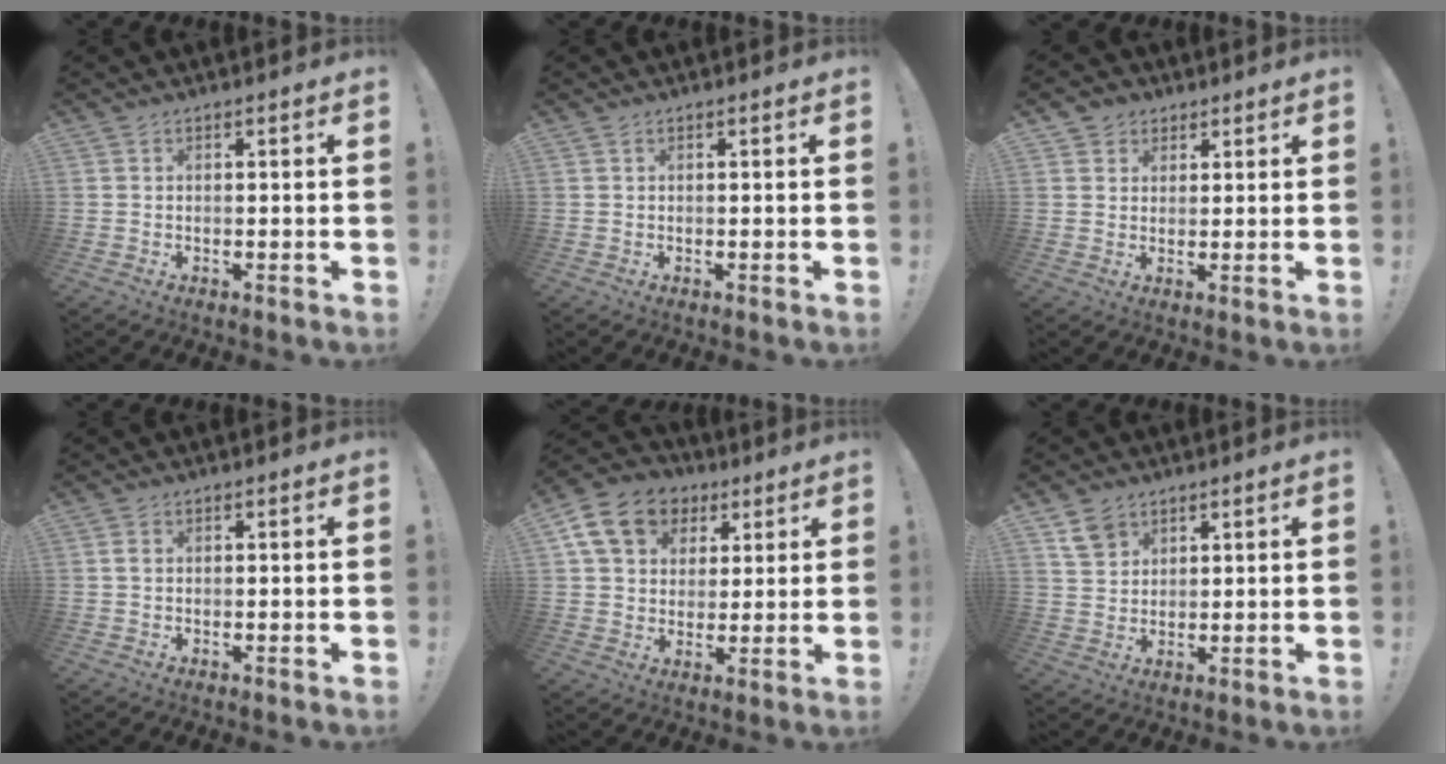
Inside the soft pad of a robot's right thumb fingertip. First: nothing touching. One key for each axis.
{"total": 0.0}
{"total": 3.9, "fx": 1.9, "fy": 3.4, "fz": 0.2, "tx": -0.006, "ty": -0.005, "tz": 0.038}
{"total": 1.2, "fx": 0.3, "fy": 0.7, "fz": 0.9, "tx": -0.014, "ty": 0.001, "tz": 0.004}
{"total": 15.3, "fx": 6.4, "fy": 11.8, "fz": 7.2, "tx": -0.104, "ty": -0.019, "tz": 0.125}
{"total": 6.1, "fx": 4.2, "fy": 4.1, "fz": 1.8, "tx": -0.018, "ty": -0.021, "tz": 0.080}